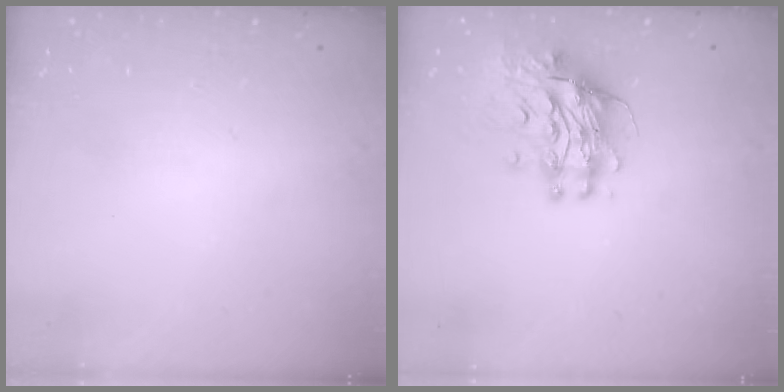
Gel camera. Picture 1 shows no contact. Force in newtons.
{"total": 12.0, "press": 11.9, "slide": 1.1}